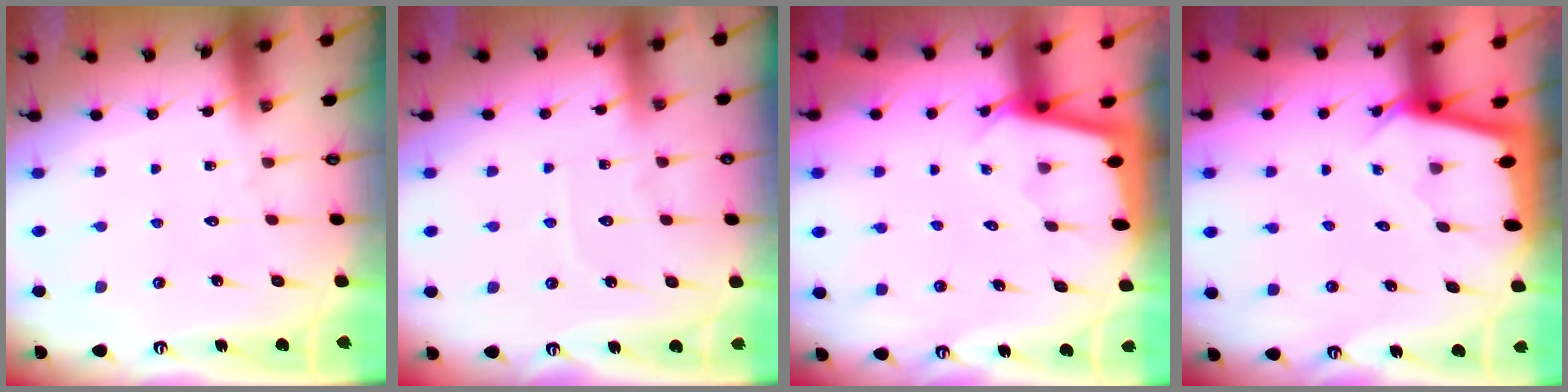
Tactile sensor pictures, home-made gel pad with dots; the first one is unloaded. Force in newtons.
{"total": 4.4, "press": 4.3, "slide": 0.4}
{"total": 1.9, "press": 1.9, "slide": 0.1}
{"total": 2.3, "press": 2.3, "slide": 0.2}